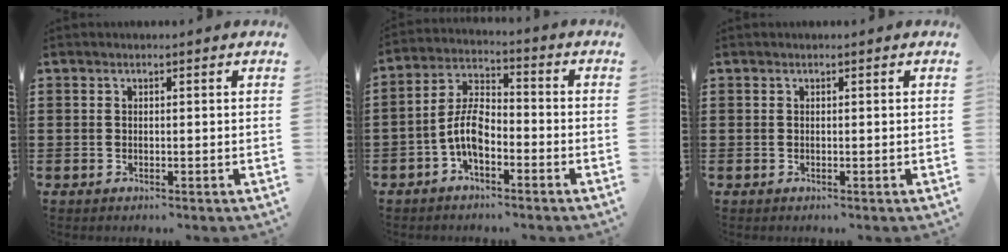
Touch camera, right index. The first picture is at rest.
{"total": 6.6, "force": [-2.7, 3.2, 5.1], "torque": [-0.125, 0.003, -0.059]}
{"total": 0.0}